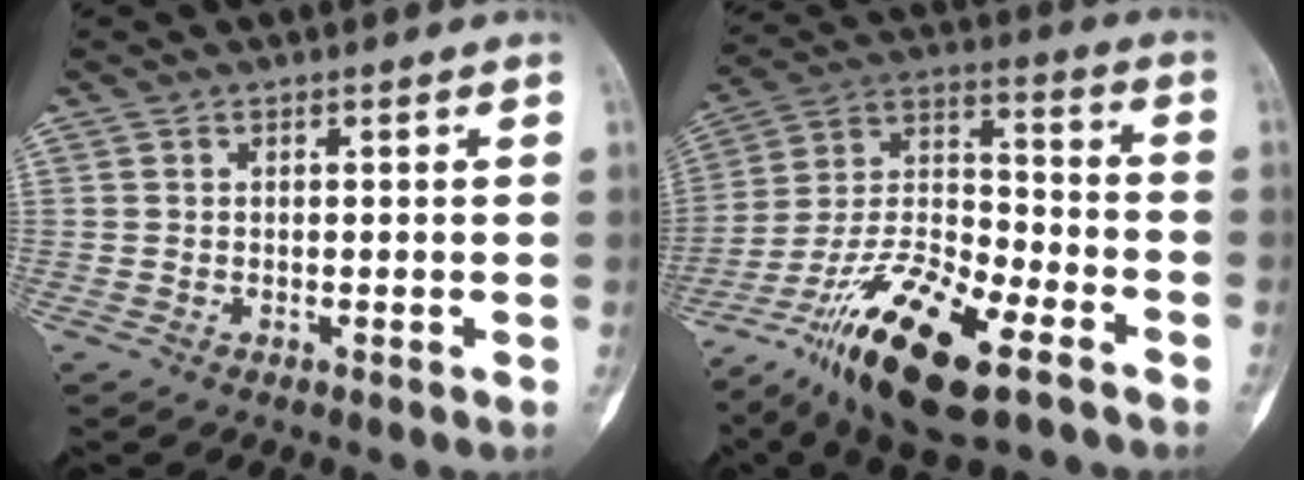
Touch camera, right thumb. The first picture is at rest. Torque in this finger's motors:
{"motor_torque": [0.73, 0.12, 1.47, -1.30, 0.48]}